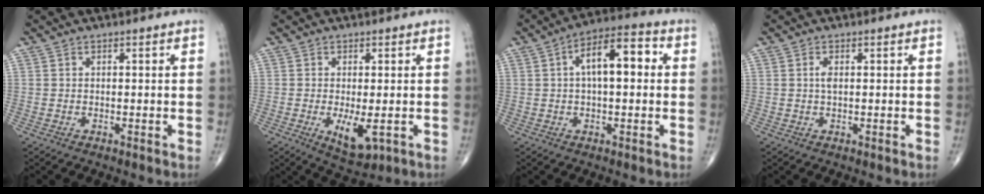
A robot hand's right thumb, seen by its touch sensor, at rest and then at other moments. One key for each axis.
{"total": 5.9, "fx": -1.3, "fy": 2.3, "fz": 5.2, "tx": -0.082, "ty": -0.015, "tz": -0.011}
{"total": 11.0, "fx": 1.8, "fy": 4.8, "fz": 9.8, "tx": -0.149, "ty": 0.030, "tz": 0.020}
{"total": 1.5, "fx": 0.3, "fy": 0.6, "fz": 1.4, "tx": -0.030, "ty": 0.000, "tz": 0.006}